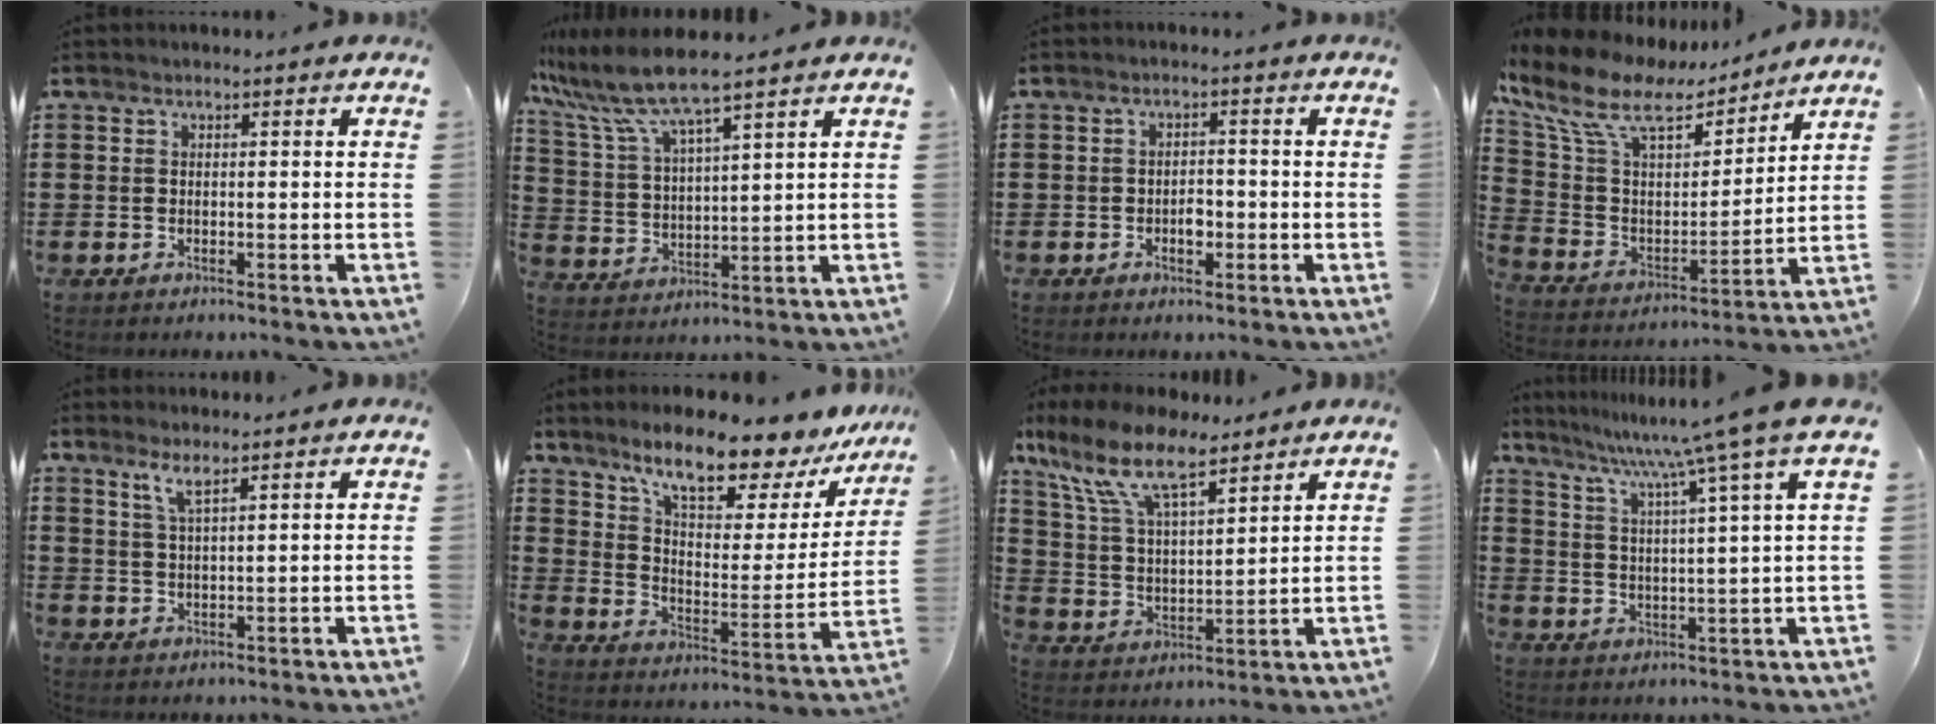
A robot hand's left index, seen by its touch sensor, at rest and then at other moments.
{"total": 8.1, "force": [7.0, 0.1, 4.1], "torque": [-0.108, -0.034, 0.121]}
{"total": 2.3, "force": [-0.6, 1.2, 1.9], "torque": [-0.037, 0.004, -0.012]}
{"total": 12.0, "force": [8.3, 4.9, 7.2], "torque": [-0.172, -0.036, 0.141]}
{"total": 3.3, "force": [2.5, 0.2, 2.2], "torque": [-0.050, 0.000, 0.046]}
{"total": 12.0, "force": [10.1, 2.2, 6.2], "torque": [-0.127, -0.069, 0.168]}
{"total": 11.2, "force": [8.4, 3.1, 6.7], "torque": [-0.162, -0.030, 0.149]}
{"total": 9.1, "force": [7.1, -1.9, 5.4], "torque": [-0.123, -0.045, 0.107]}